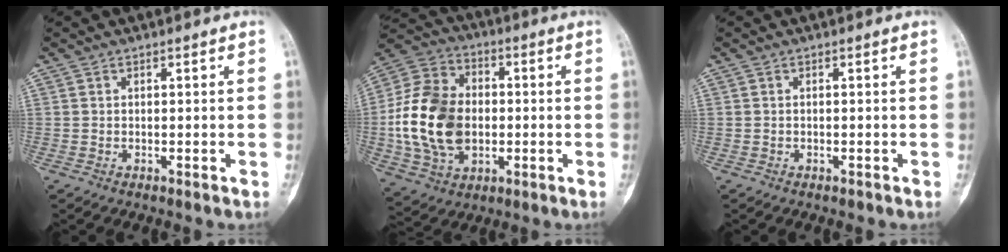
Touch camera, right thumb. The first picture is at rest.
{"total": 19.0, "force": [-1.3, 13.8, 13.0], "torque": [-0.235, 0.015, -0.020]}
{"total": 0.0}